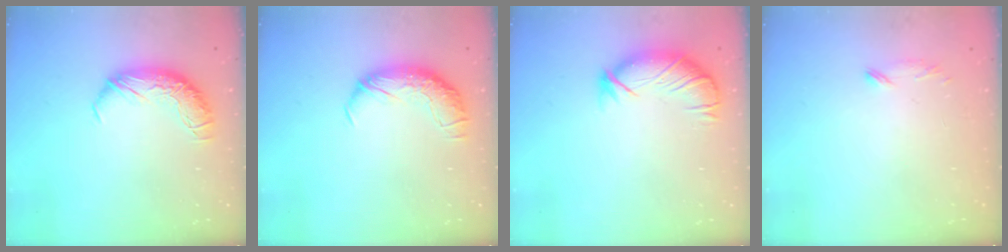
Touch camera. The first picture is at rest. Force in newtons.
{"total": 1.7, "press": 0.6, "slide": 1.6}
{"total": 3.1, "press": 2.6, "slide": 1.8}
{"total": 6.8, "press": 6.8, "slide": 0.7}